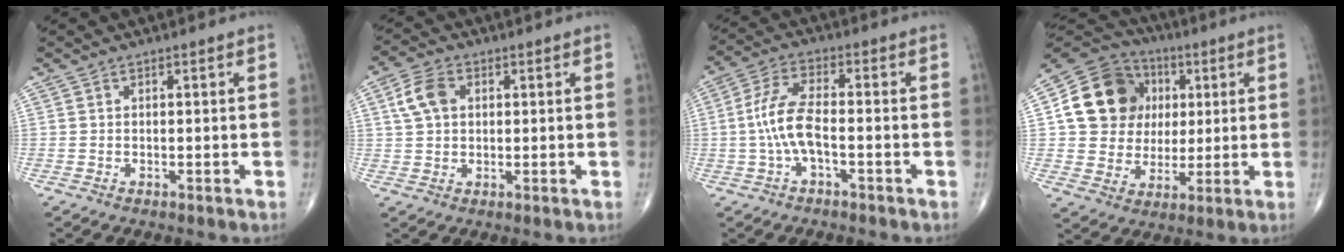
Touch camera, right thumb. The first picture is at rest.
{"total": 6.2, "force": [1.7, 4.3, 4.1], "torque": [-0.076, 0.008, 0.029]}
{"total": 8.1, "force": [-1.4, 3.2, 7.3], "torque": [-0.166, 0.028, -0.031]}
{"total": 16.9, "force": [3.6, 14.6, 7.7], "torque": [-0.106, 0.011, 0.067]}